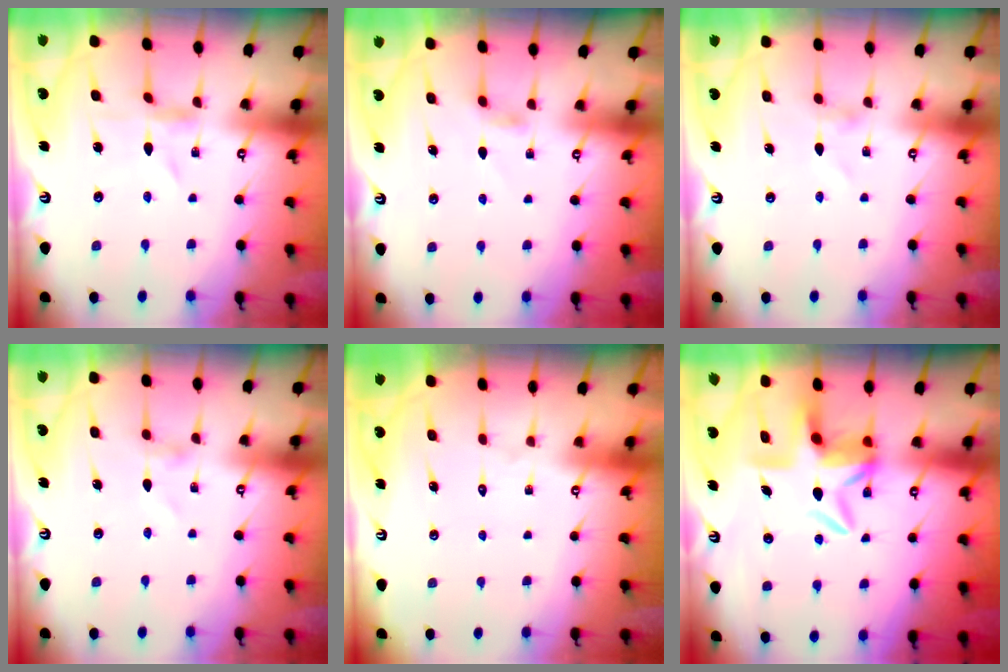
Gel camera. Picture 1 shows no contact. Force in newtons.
{"total": 2.5, "press": 2.4, "slide": 0.4}
{"total": 0.0}
{"total": 0.0}
{"total": 1.5, "press": 1.5, "slide": 0.1}
{"total": 9.4, "press": 9.4, "slide": 1.2}